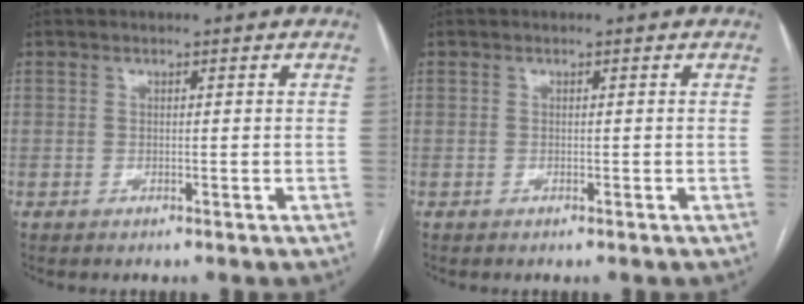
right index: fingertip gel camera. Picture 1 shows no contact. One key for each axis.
{"total": 0.0}